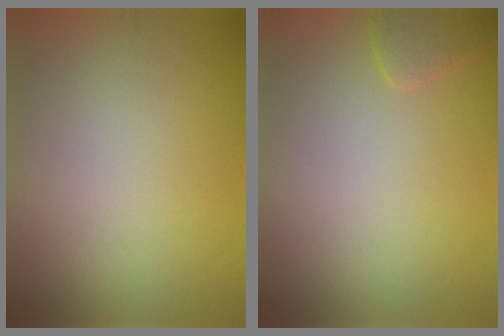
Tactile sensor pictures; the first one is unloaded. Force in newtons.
{"total": 1.4, "press": 1.4, "slide": 0.1}